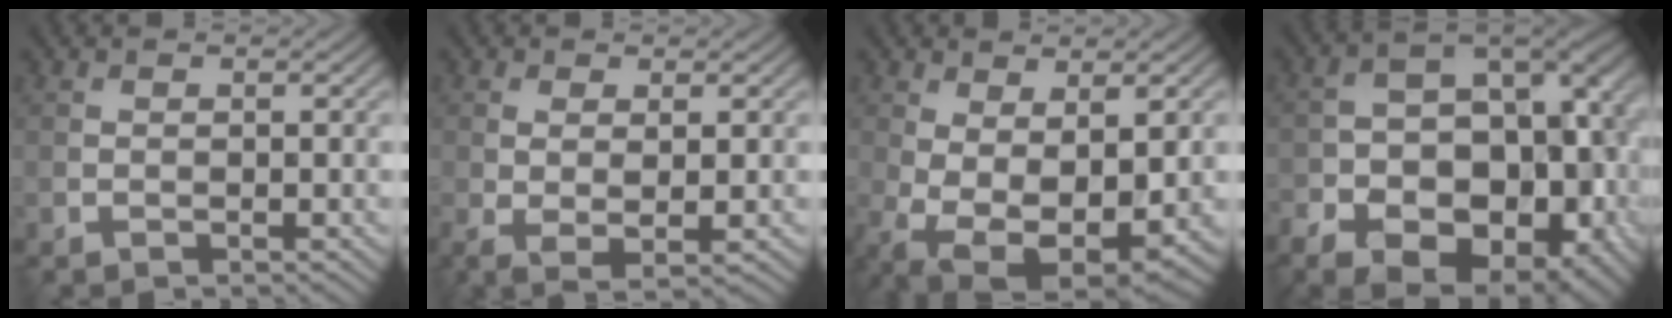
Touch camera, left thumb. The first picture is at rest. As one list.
[{"total": 3.5, "force": [0.1, 1.0, 3.3], "torque": [-0.078, -0.008, 0.004]}, {"total": 9.9, "force": [-1.7, 5.2, 8.3], "torque": [-0.174, -0.038, -0.003]}, {"total": 17.3, "force": [-7.4, 10.6, 11.5], "torque": [-0.182, -0.032, -0.102]}]